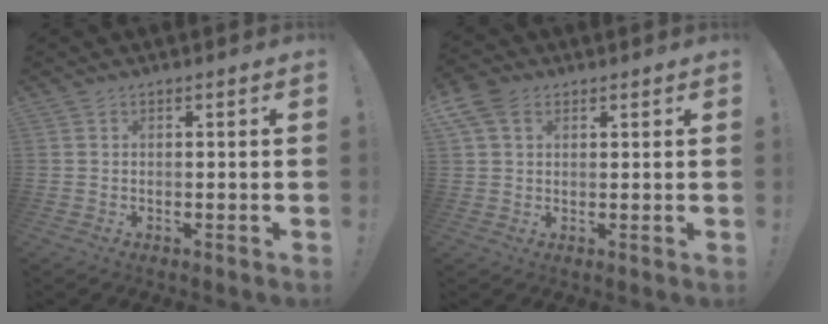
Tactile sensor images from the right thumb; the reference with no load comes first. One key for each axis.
{"total": 7.1, "fx": 3.1, "fy": 4.9, "fz": 4.1, "tx": -0.085, "ty": 0.002, "tz": 0.064}